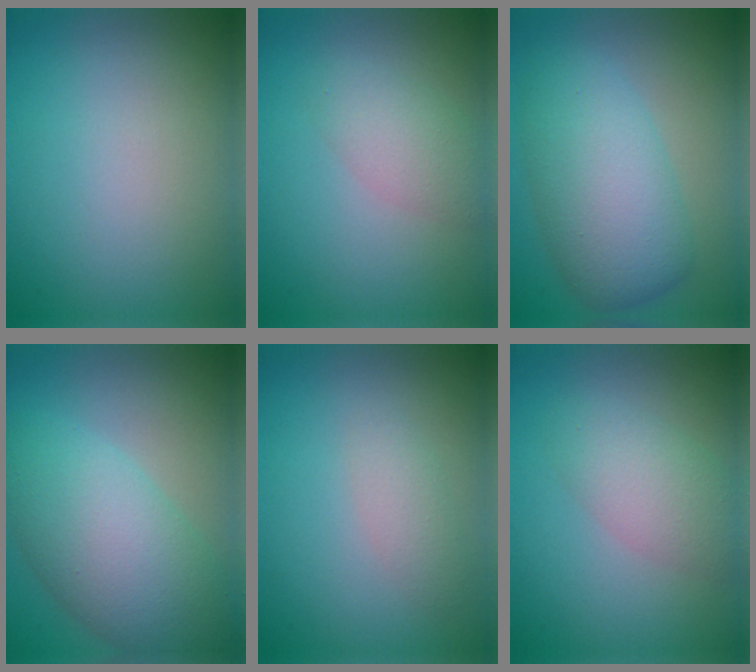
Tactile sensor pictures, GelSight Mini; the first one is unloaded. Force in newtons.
{"total": 2.8, "press": 2.8, "slide": 0.0}
{"total": 7.2, "press": 7.2, "slide": 0.2}
{"total": 8.1, "press": 8.1, "slide": 0.1}
{"total": 1.6, "press": 1.6, "slide": 0.1}
{"total": 2.7, "press": 2.7, "slide": 0.2}